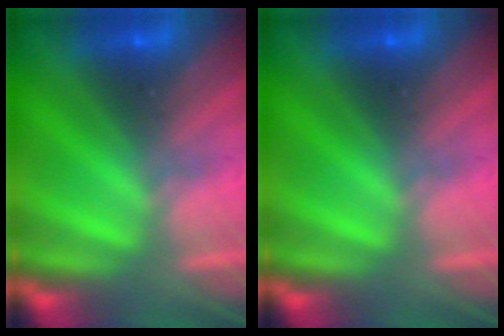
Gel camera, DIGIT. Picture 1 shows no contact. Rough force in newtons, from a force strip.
{"total": 0.0}